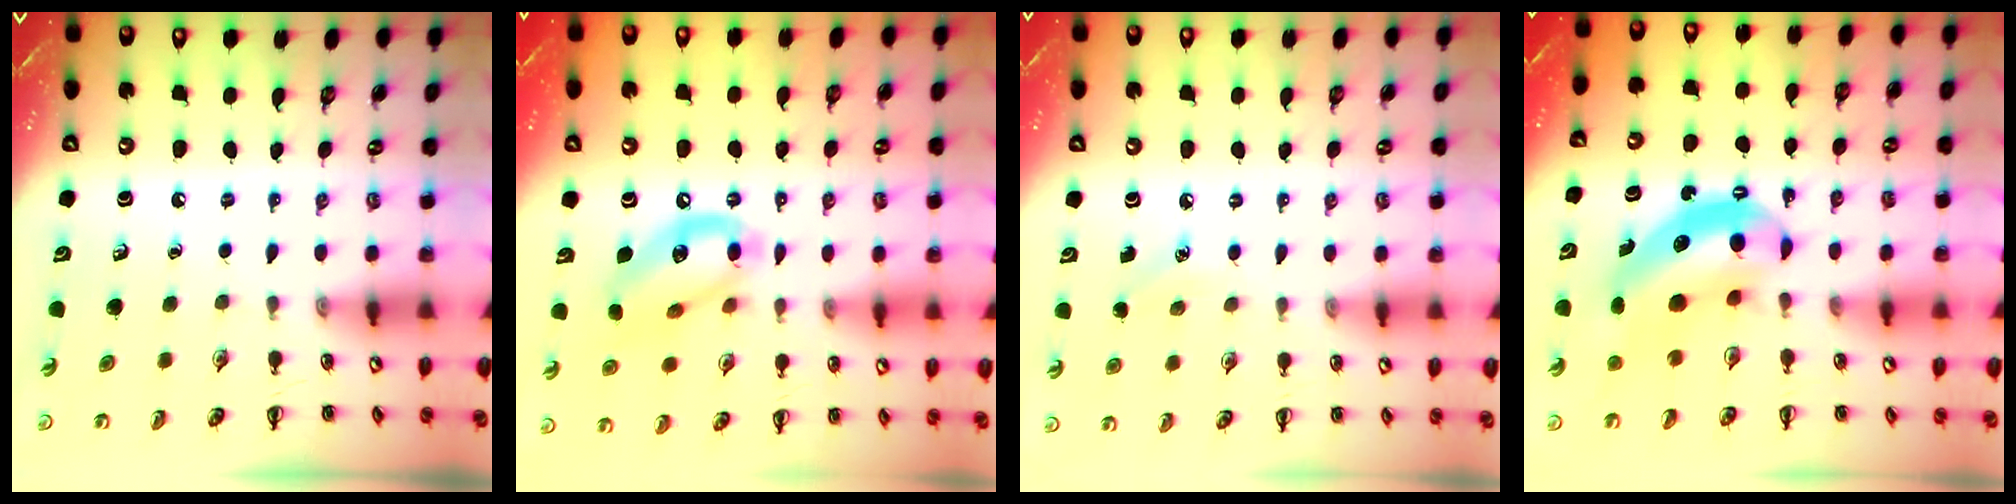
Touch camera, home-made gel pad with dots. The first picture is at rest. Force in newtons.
{"total": 13.3, "press": 12.9, "slide": 3.2}
{"total": 5.8, "press": 5.6, "slide": 1.6}
{"total": 10.2, "press": 9.9, "slide": 2.5}